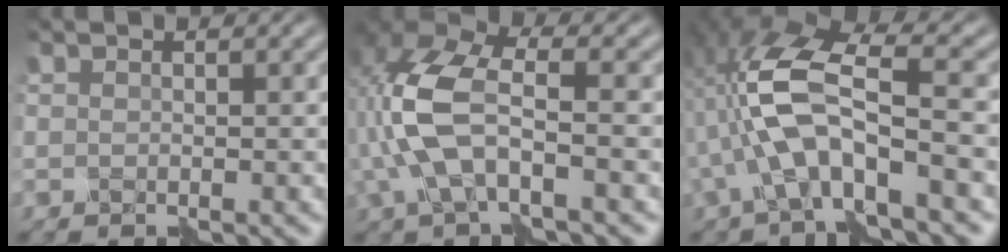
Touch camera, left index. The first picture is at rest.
{"total": 7.4, "force": [-1.0, 3.3, 6.5], "torque": [-0.165, 0.017, -0.027]}
{"total": 7.1, "force": [-1.5, 2.4, 6.5], "torque": [-0.142, 0.013, -0.029]}